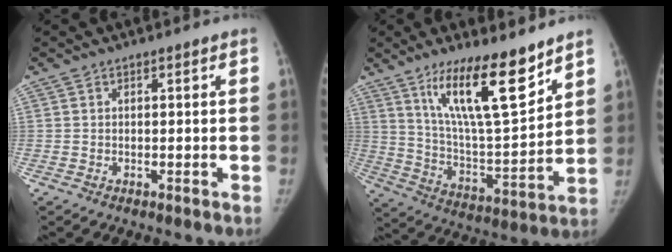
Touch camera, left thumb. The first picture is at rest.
{"total": 17.6, "force": [11.5, 4.1, 12.8], "torque": [-0.190, -0.076, 0.211]}